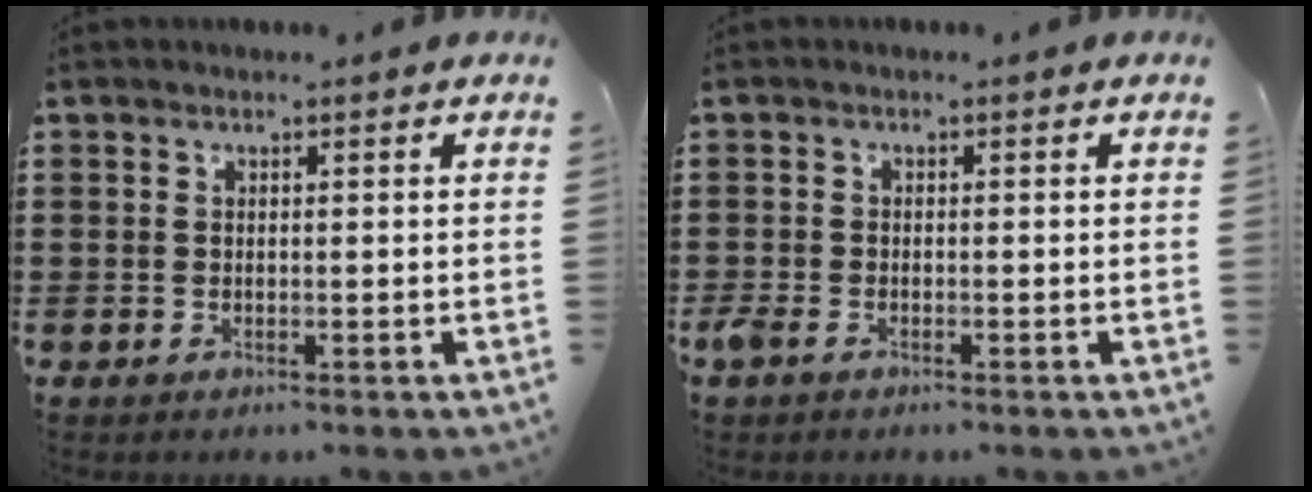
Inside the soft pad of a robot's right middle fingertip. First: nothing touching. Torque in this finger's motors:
{"motor_torque": [1.11, -0.56, 0.05, 0.14]}